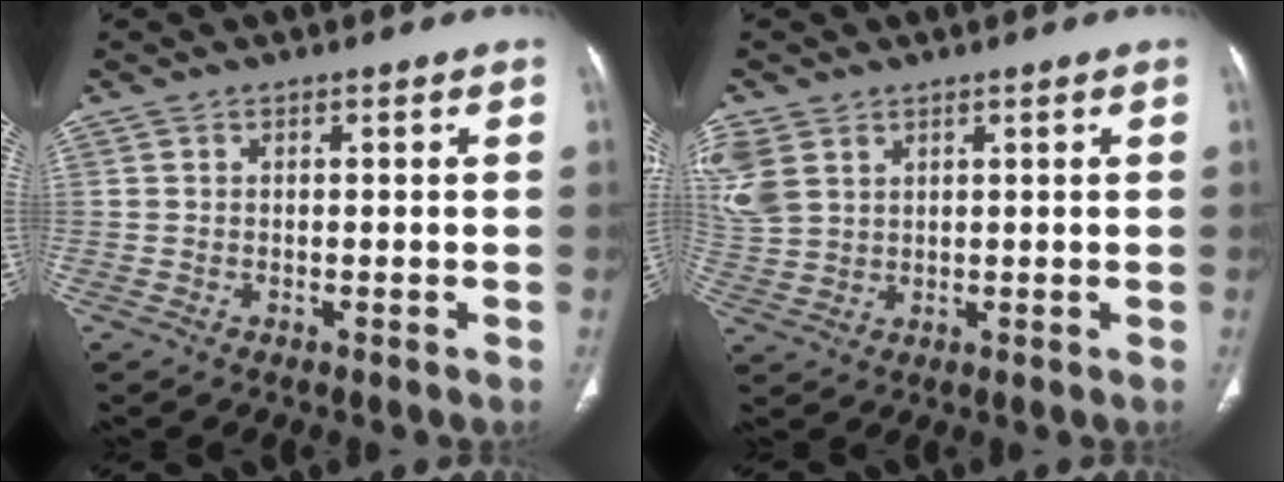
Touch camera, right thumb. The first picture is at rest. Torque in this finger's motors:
{"motor_torque": [-0.60, 0.76, 0.23, 0.51, 0.09]}